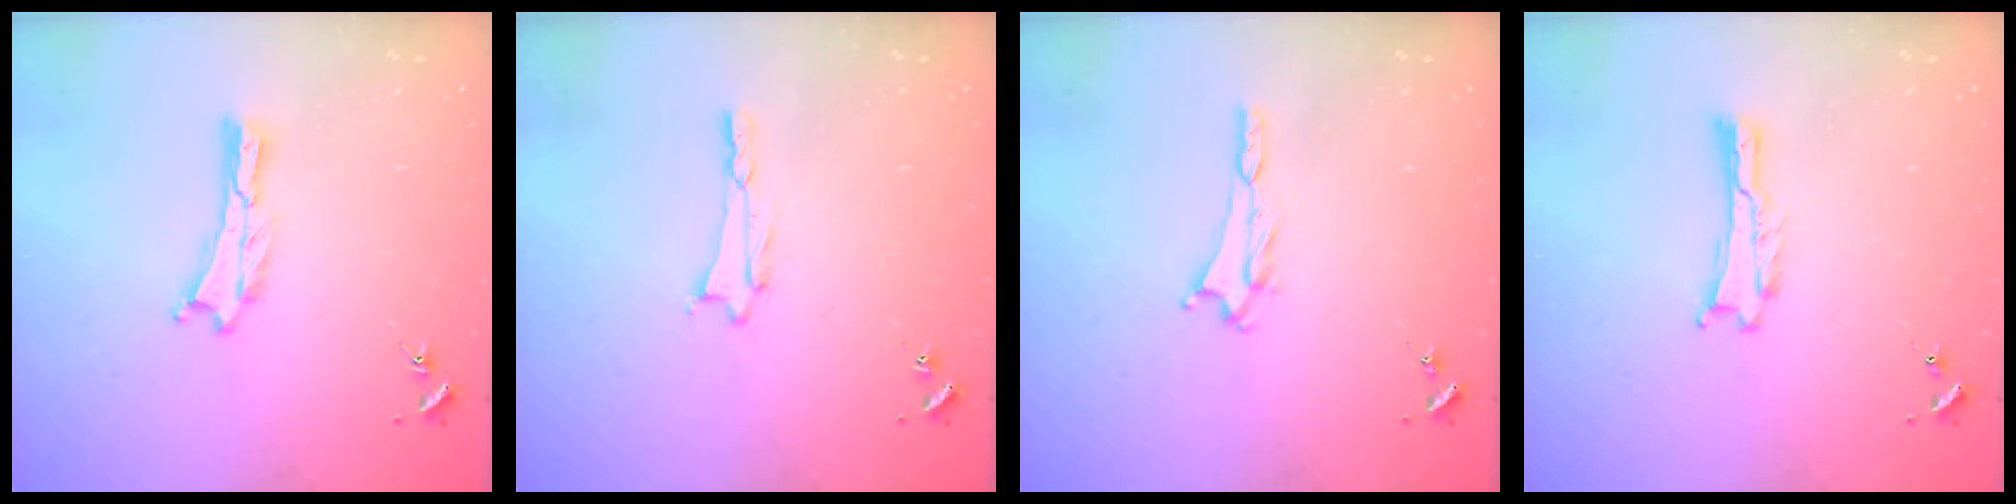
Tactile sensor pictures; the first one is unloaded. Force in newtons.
{"total": 0.8, "press": 0.8, "slide": 0.1}
{"total": 1.3, "press": 1.3, "slide": 0.2}
{"total": 0.0}